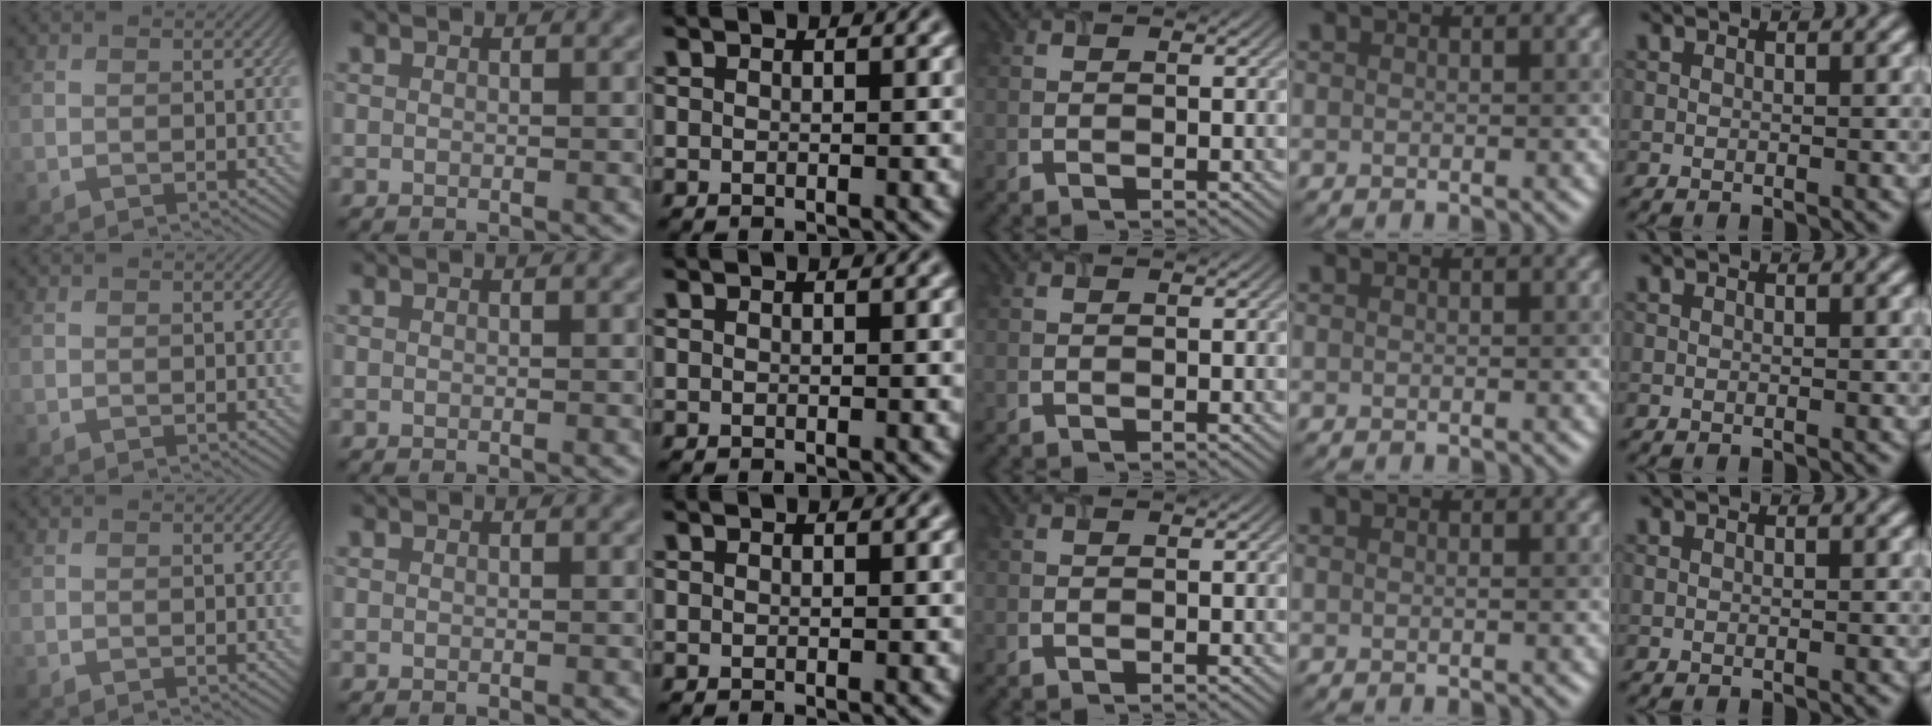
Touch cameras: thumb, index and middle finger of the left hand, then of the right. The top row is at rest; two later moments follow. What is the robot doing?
{"motion": "close", "object": "airpods case & airpods"}